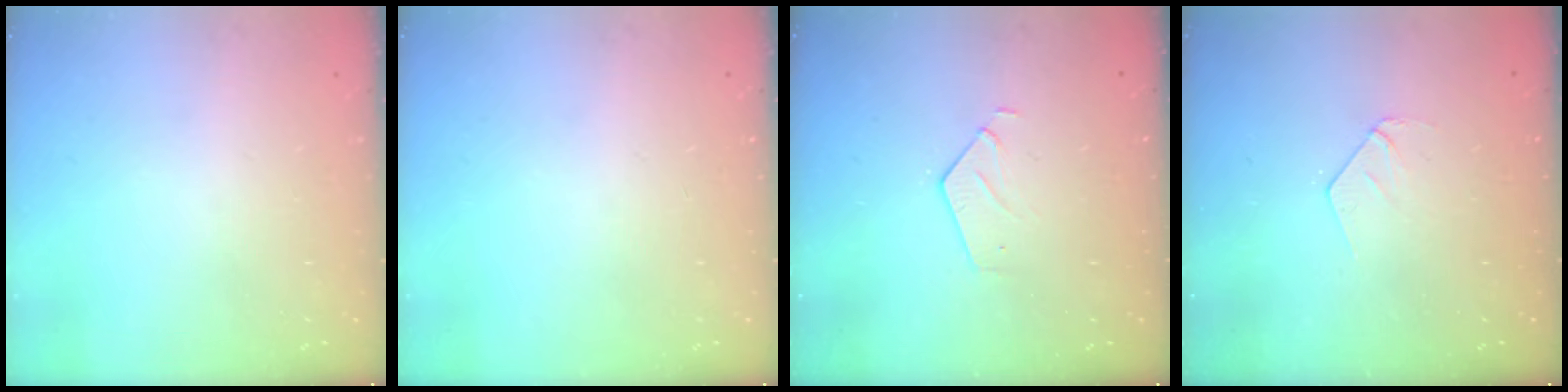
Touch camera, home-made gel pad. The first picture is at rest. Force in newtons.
{"total": 0.0}
{"total": 3.6, "press": 3.6, "slide": 0.3}
{"total": 3.5, "press": 3.5, "slide": 0.2}